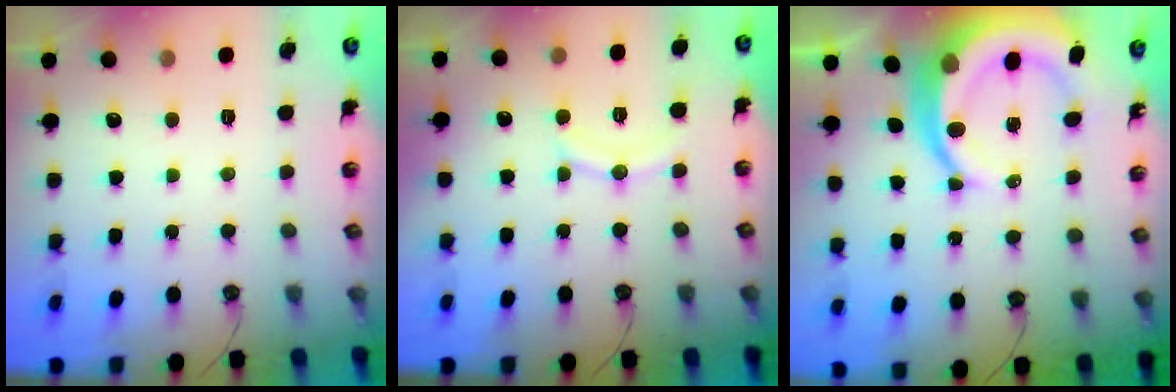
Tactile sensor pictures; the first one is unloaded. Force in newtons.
{"total": 9.9, "press": 9.9, "slide": 1.0}
{"total": 14.3, "press": 14.2, "slide": 1.8}